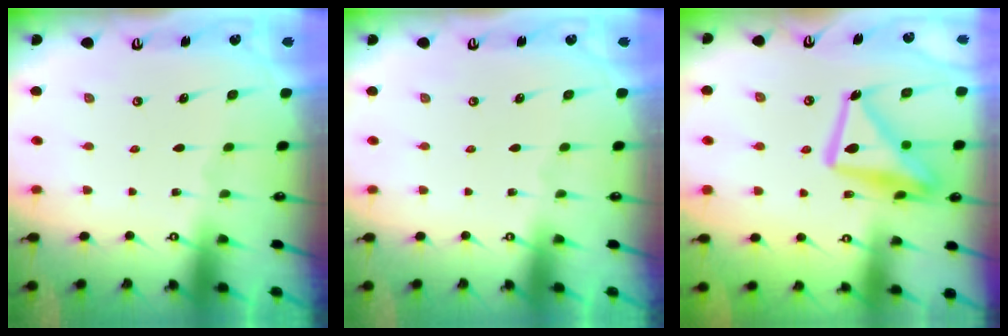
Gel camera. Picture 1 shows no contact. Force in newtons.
{"total": 0.0}
{"total": 16.5, "press": 16.4, "slide": 1.4}